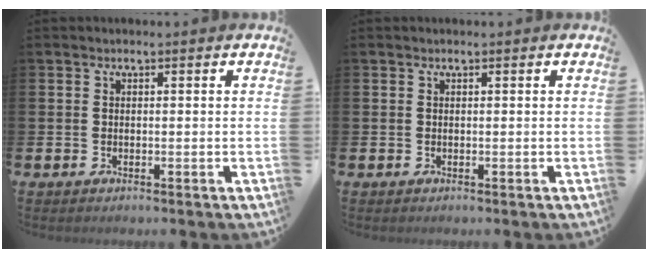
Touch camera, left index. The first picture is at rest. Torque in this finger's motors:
{"motor_torque": [0.05, 0.01, -0.01, 0.00]}